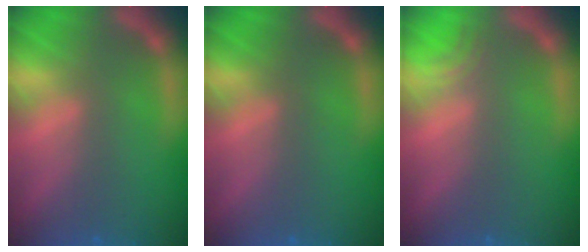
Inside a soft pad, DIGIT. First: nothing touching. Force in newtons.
{"total": 0.0}
{"total": 1.5}